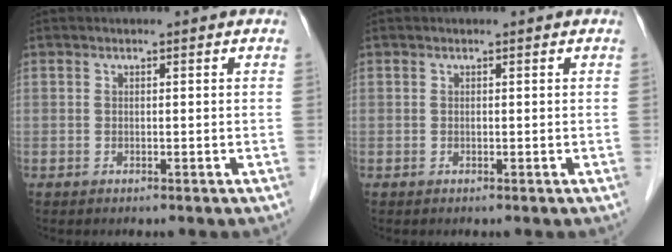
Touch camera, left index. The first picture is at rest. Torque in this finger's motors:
{"motor_torque": [-0.01, 0.06, -0.02, 0.00]}